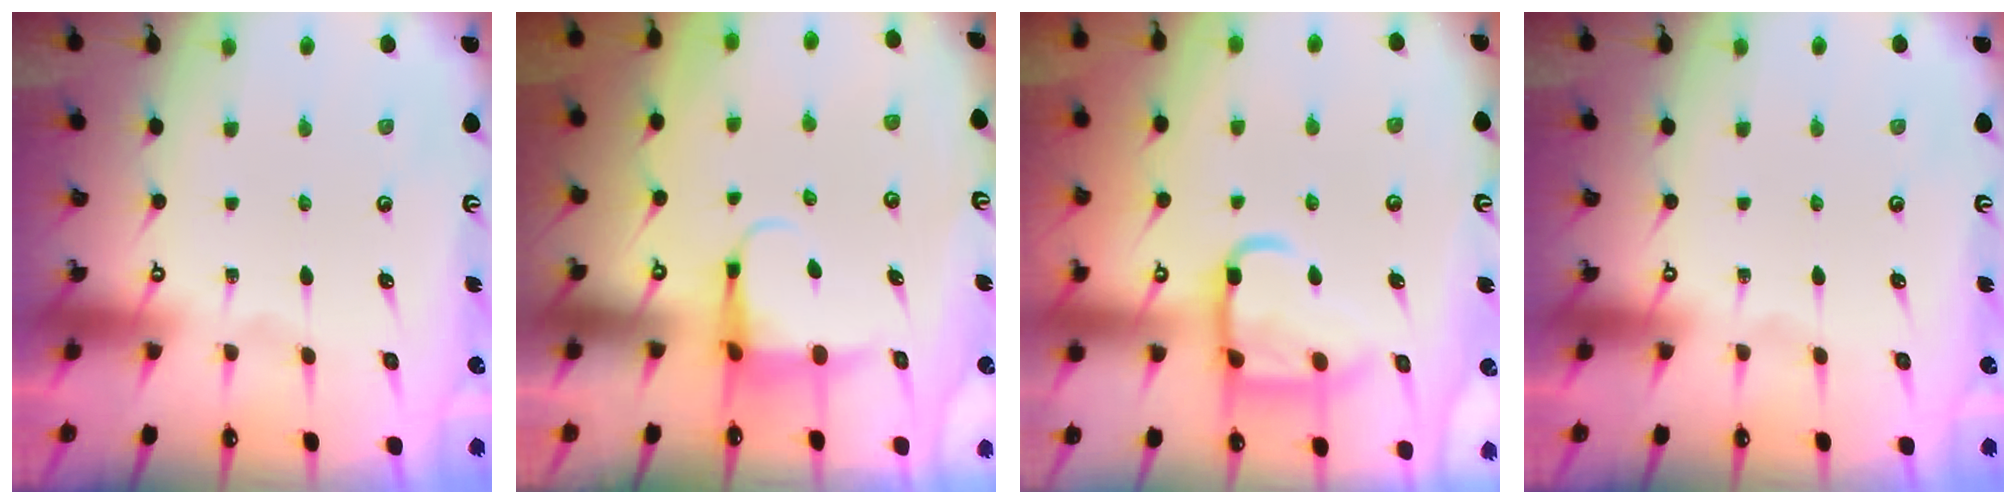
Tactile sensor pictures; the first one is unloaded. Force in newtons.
{"total": 5.3, "press": 5.3, "slide": 0.4}
{"total": 13.6, "press": 13.5, "slide": 1.6}
{"total": 0.0}